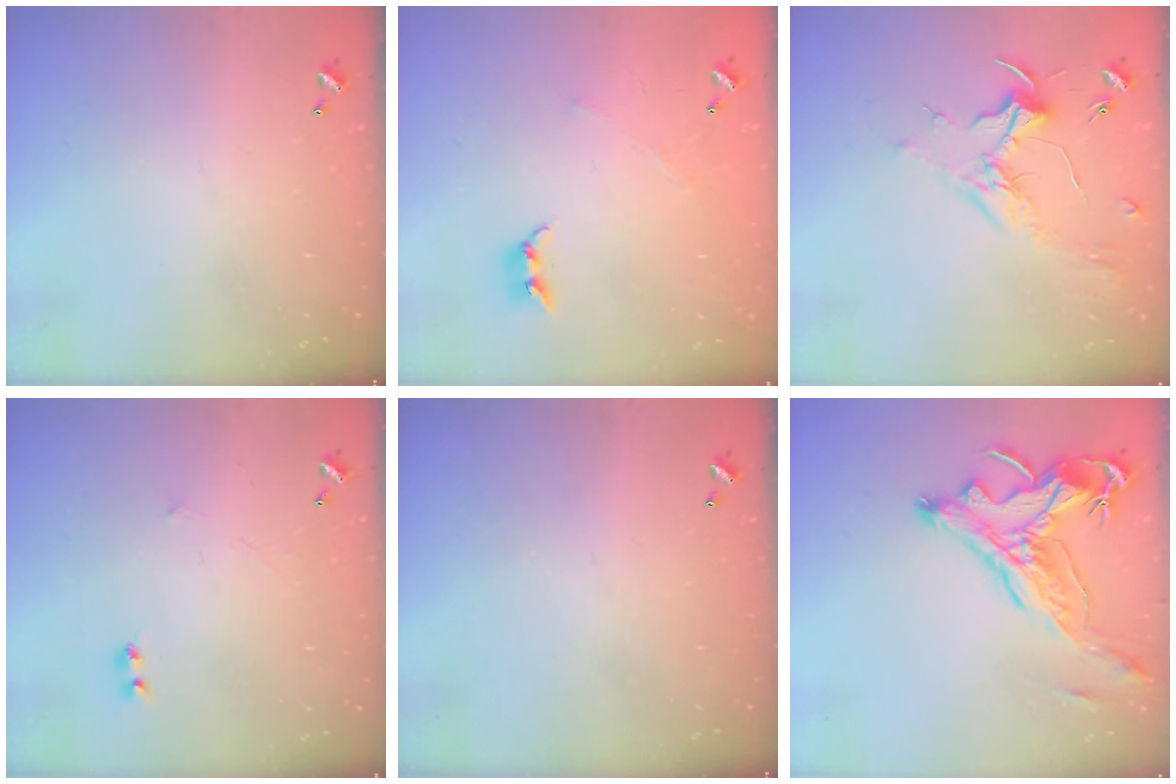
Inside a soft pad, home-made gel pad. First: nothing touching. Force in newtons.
{"total": 3.6, "press": 3.6, "slide": 0.6}
{"total": 1.9, "press": 1.7, "slide": 0.7}
{"total": 2.3, "press": 2.3, "slide": 0.3}
{"total": 0.0}
{"total": 2.9, "press": 2.5, "slide": 1.3}